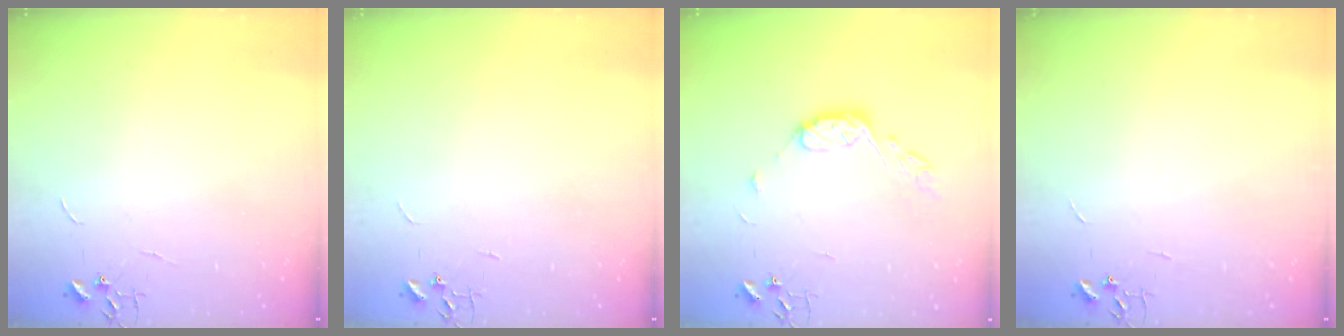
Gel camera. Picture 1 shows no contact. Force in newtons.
{"total": 0.0}
{"total": 9.0, "press": 9.0, "slide": 0.5}
{"total": 0.0}